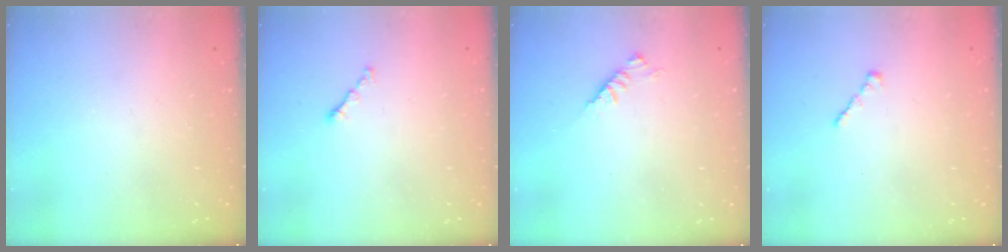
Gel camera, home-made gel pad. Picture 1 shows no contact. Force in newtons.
{"total": 0.8, "press": 0.7, "slide": 0.4}
{"total": 2.9, "press": 2.8, "slide": 0.7}
{"total": 1.4, "press": 1.3, "slide": 0.5}